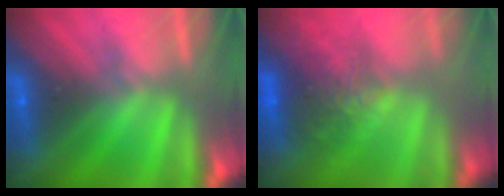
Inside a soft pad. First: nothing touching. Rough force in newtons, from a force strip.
{"total": 7.3}